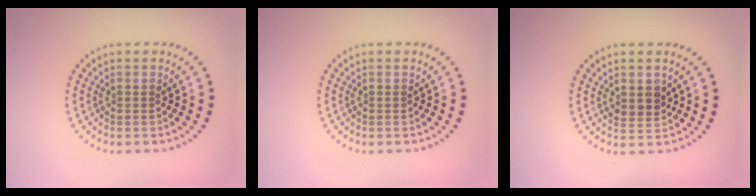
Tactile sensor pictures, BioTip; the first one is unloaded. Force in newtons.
{"total": 0.0}
{"total": 1.9, "press": 1.8, "slide": 0.6}